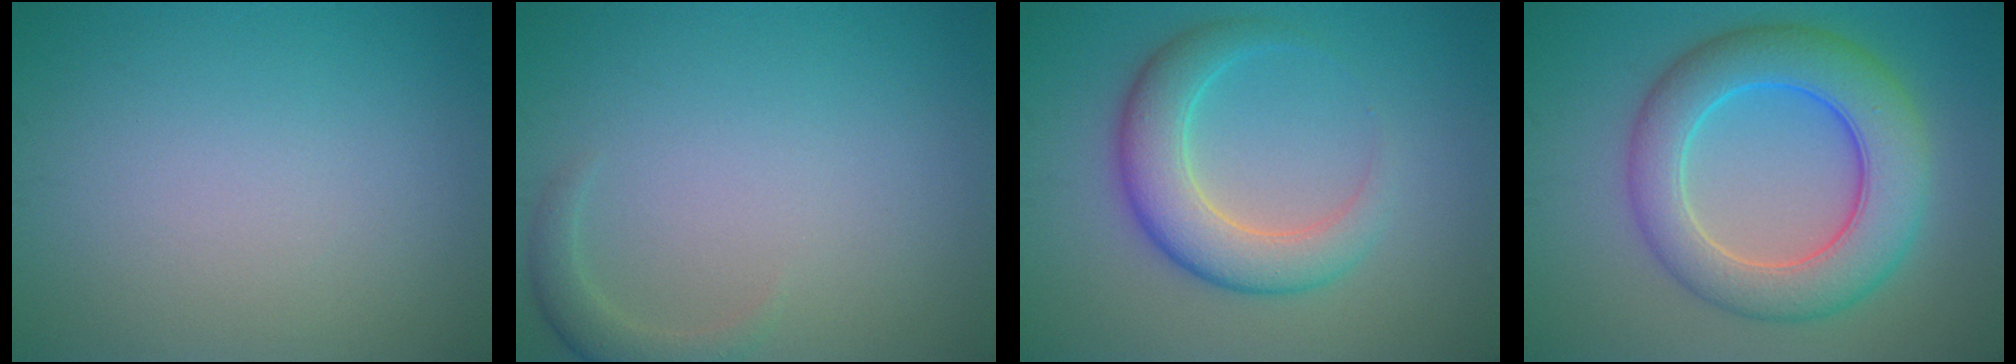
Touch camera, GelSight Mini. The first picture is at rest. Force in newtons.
{"total": 1.8, "press": 1.8, "slide": 0.3}
{"total": 5.4, "press": 5.4, "slide": 0.2}
{"total": 8.5, "press": 8.5, "slide": 0.1}